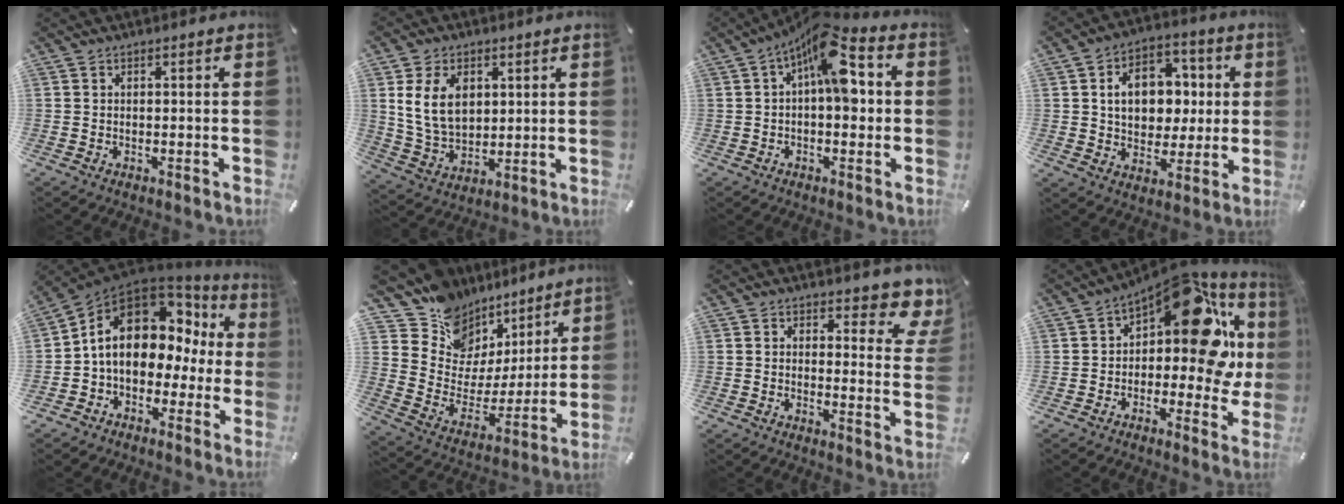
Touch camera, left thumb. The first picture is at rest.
{"total": 10.8, "force": [3.2, 7.9, 6.6], "torque": [-0.145, -0.005, 0.055]}
{"total": 12.5, "force": [2.3, 5.8, 10.9], "torque": [-0.156, -0.012, 0.039]}
{"total": 12.5, "force": [1.6, 10.0, 7.3], "torque": [-0.107, 0.012, 0.035]}
{"total": 13.3, "force": [2.2, 10.1, 8.3], "torque": [-0.146, -0.006, 0.039]}
{"total": 13.6, "force": [10.3, 9.0, -0.3], "torque": [-0.012, -0.120, 0.193]}
{"total": 7.2, "force": [5.4, 3.4, 3.4], "torque": [-0.026, -0.046, 0.091]}
{"total": 19.9, "force": [6.9, 10.1, 15.7], "torque": [-0.201, -0.050, 0.112]}